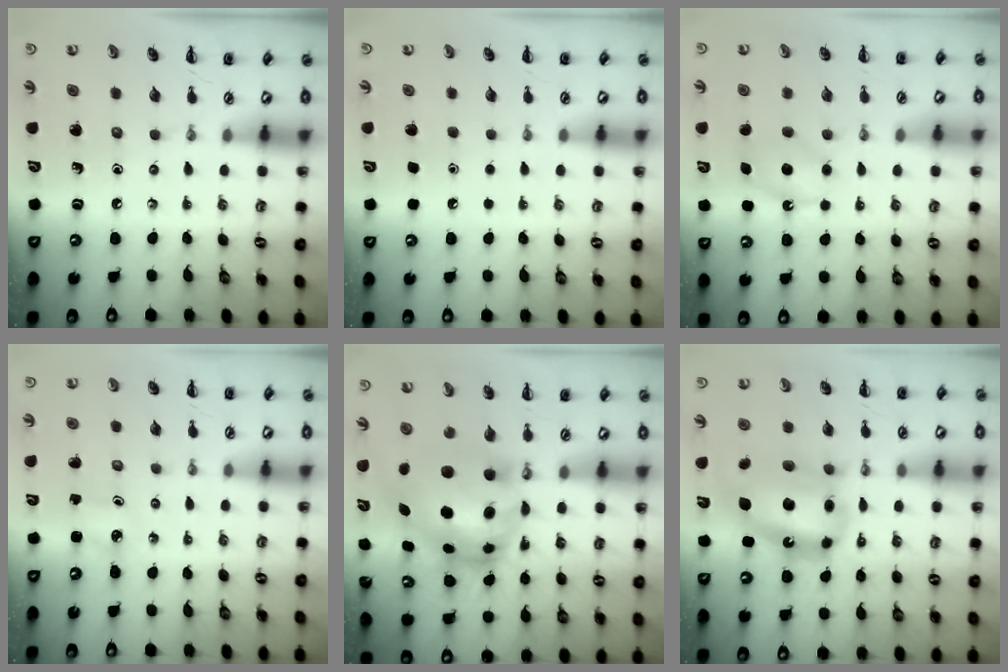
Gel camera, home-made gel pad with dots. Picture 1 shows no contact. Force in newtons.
{"total": 1.6, "press": 1.6, "slide": 0.1}
{"total": 6.8, "press": 6.6, "slide": 1.6}
{"total": 1.9, "press": 1.8, "slide": 0.3}
{"total": 9.6, "press": 9.3, "slide": 2.4}
{"total": 14.8, "press": 14.4, "slide": 3.7}